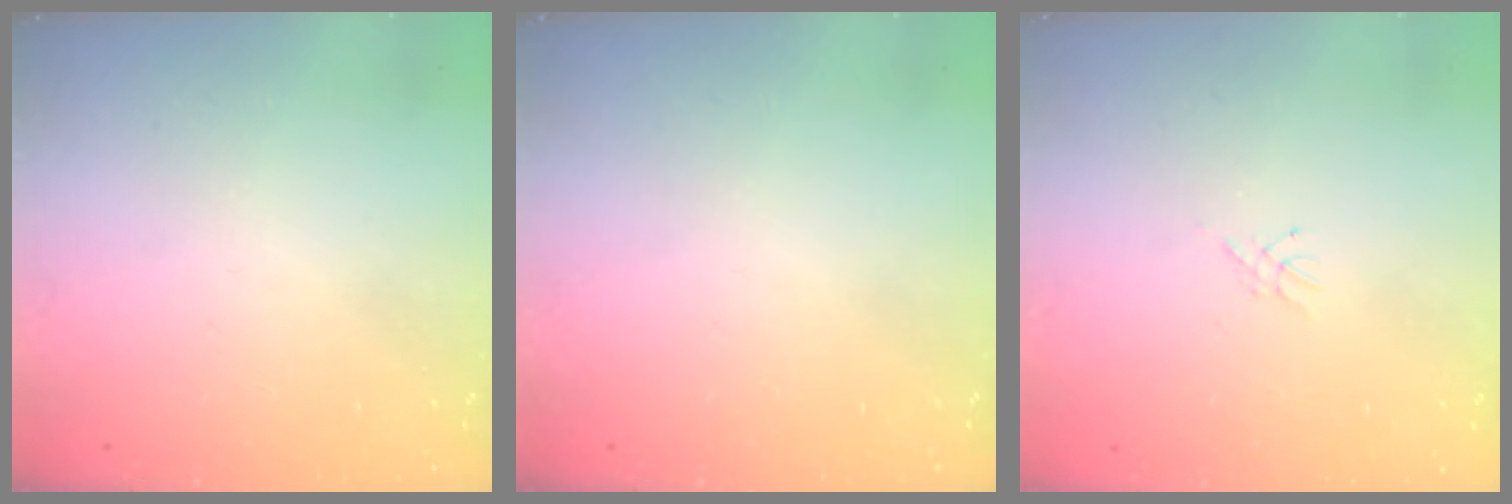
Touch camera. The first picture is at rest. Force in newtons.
{"total": 0.0}
{"total": 2.3, "press": 2.2, "slide": 0.3}